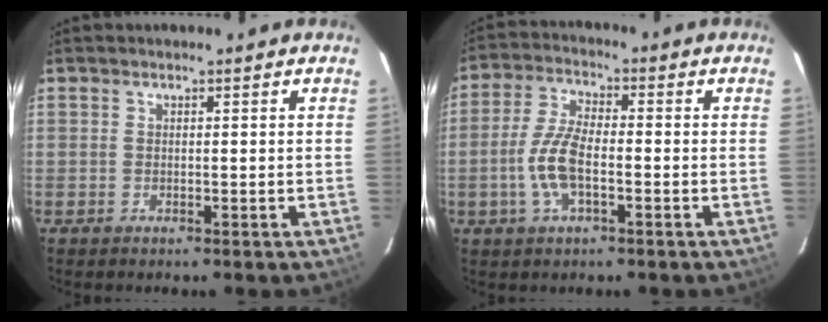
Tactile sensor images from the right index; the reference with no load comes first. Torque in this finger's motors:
{"motor_torque": [0.31, -0.09, 0.25, 0.06]}